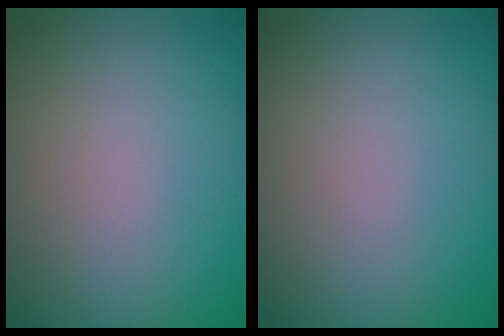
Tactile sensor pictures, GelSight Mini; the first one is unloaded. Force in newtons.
{"total": 0.0}